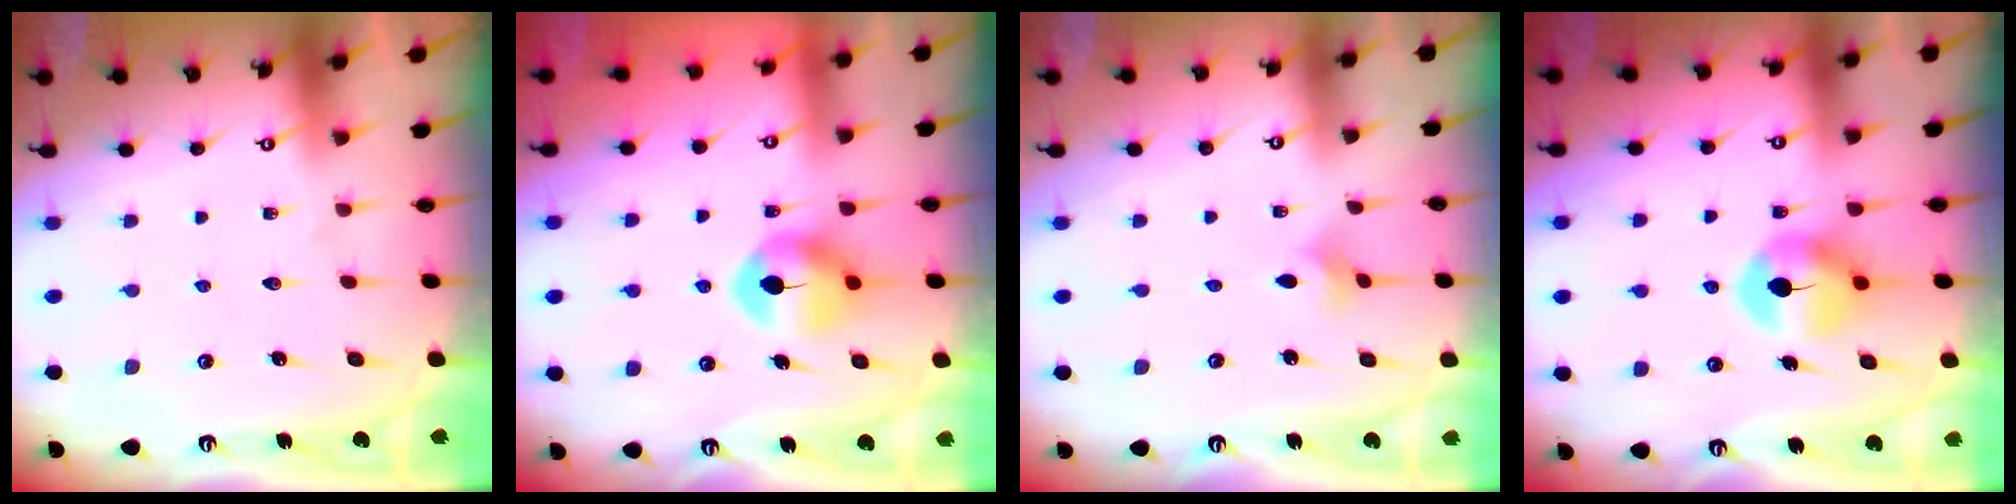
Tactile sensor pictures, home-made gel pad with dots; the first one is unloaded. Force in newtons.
{"total": 9.4, "press": 9.4, "slide": 0.4}
{"total": 2.1, "press": 2.0, "slide": 0.5}
{"total": 7.8, "press": 7.7, "slide": 0.4}